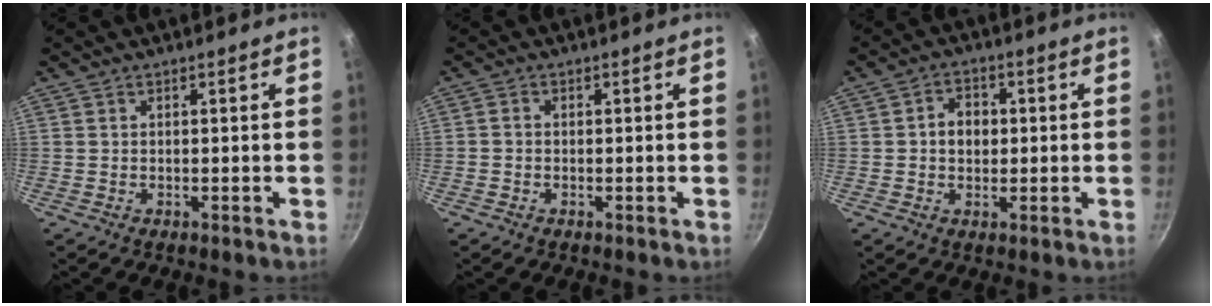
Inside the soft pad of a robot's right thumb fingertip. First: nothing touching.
{"total": 1.1, "force": [-0.4, 0.9, 0.6], "torque": [-0.011, 0.006, -0.009]}
{"total": 5.0, "force": [0.2, 4.1, 3.0], "torque": [-0.024, 0.007, -0.002]}